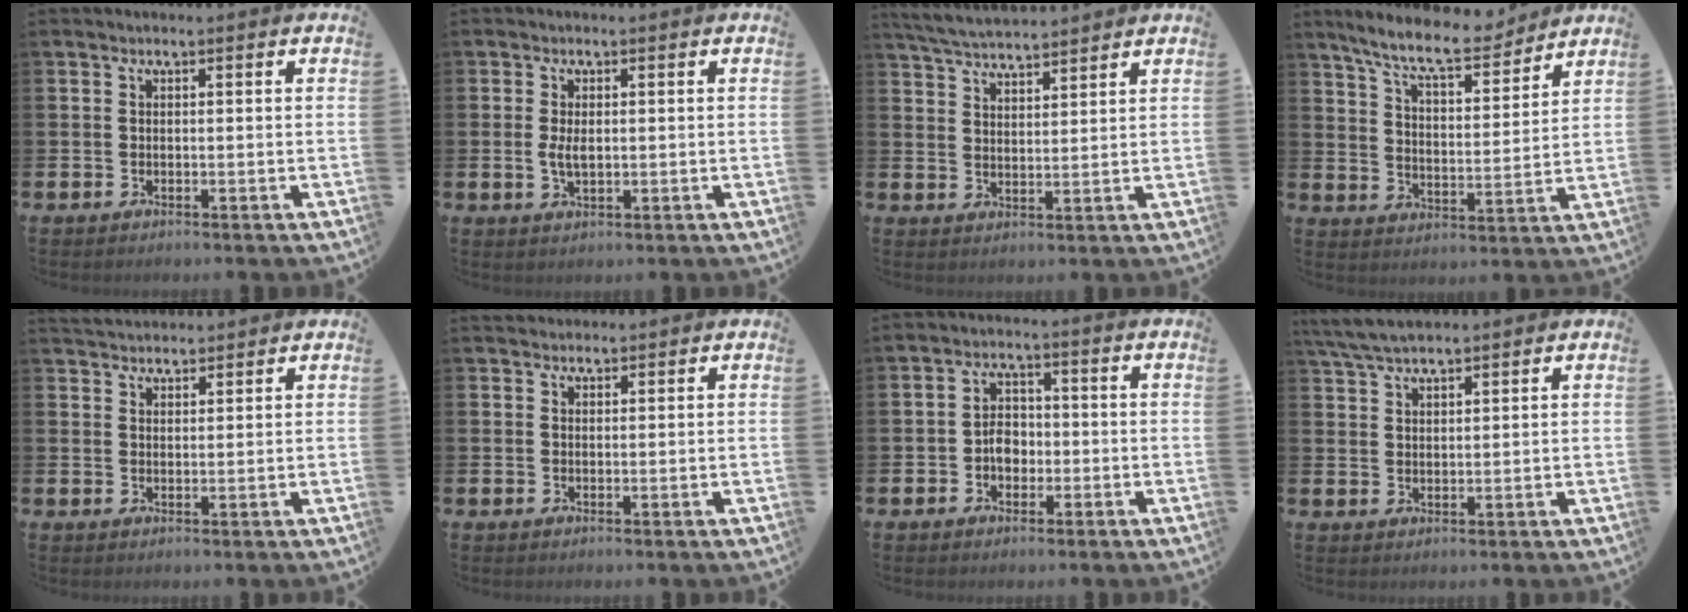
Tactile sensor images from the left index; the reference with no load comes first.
{"total": 2.5, "force": [0.2, 1.3, 2.2], "torque": [-0.030, -0.001, -0.001]}
{"total": 4.8, "force": [4.8, 0.3, 0.6], "torque": [-0.034, -0.023, 0.087]}
{"total": 9.1, "force": [8.3, 1.6, 3.4], "torque": [-0.089, -0.048, 0.147]}
{"total": 3.1, "force": [3.0, 0.7, 0.2], "torque": [-0.011, -0.009, 0.057]}
{"total": 1.4, "force": [1.3, 0.6, -0.1], "torque": [0.013, -0.001, 0.022]}
{"total": 3.4, "force": [-0.9, 2.5, 2.2], "torque": [-0.030, 0.002, -0.022]}
{"total": 4.8, "force": [4.4, 0.9, 1.7], "torque": [-0.046, -0.009, 0.082]}